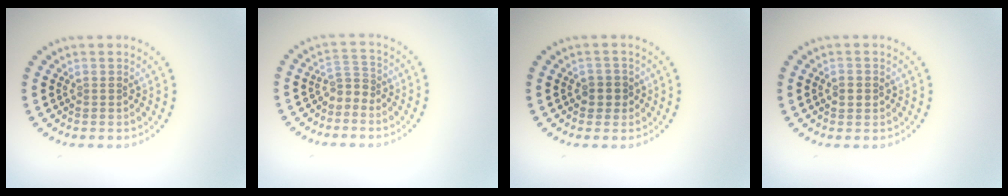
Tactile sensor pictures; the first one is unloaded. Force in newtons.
{"total": 1.8, "press": 1.1, "slide": 1.4}
{"total": 1.7, "press": 1.5, "slide": 0.7}
{"total": 1.1, "press": 1.0, "slide": 0.2}